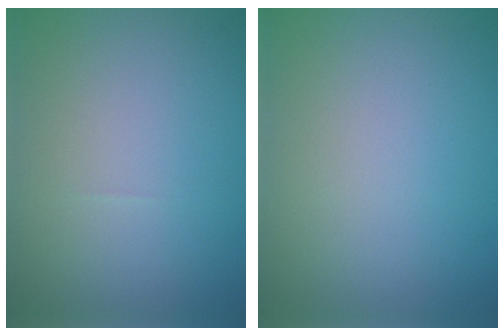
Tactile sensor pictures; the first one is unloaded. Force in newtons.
{"total": 0.0}